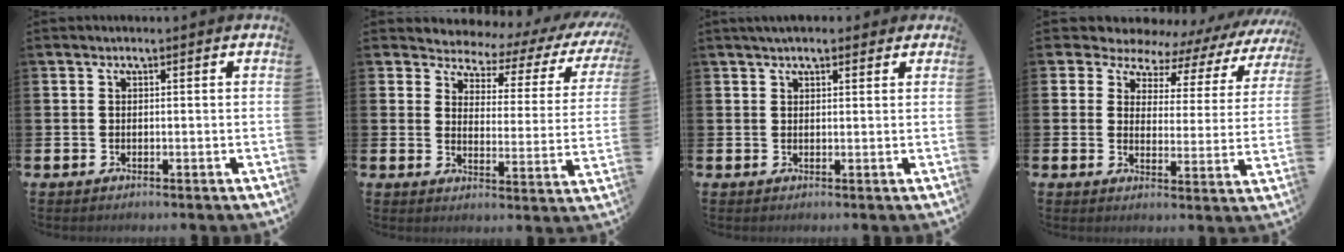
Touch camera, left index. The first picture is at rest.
{"total": 3.4, "force": [2.7, 2.0, 0.7], "torque": [-0.029, -0.032, 0.034]}
{"total": 2.8, "force": [2.4, 0.9, 1.1], "torque": [-0.022, 0.000, 0.043]}
{"total": 5.4, "force": [4.6, 2.9, 0.2], "torque": [-0.035, -0.045, 0.073]}